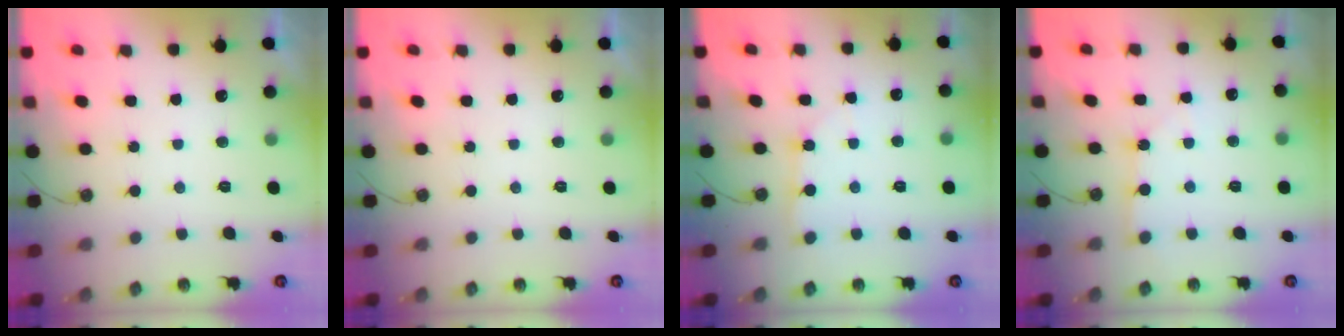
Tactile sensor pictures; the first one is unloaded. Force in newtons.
{"total": 0.0}
{"total": 2.2, "press": 2.2, "slide": 0.3}
{"total": 4.1, "press": 4.1, "slide": 0.5}